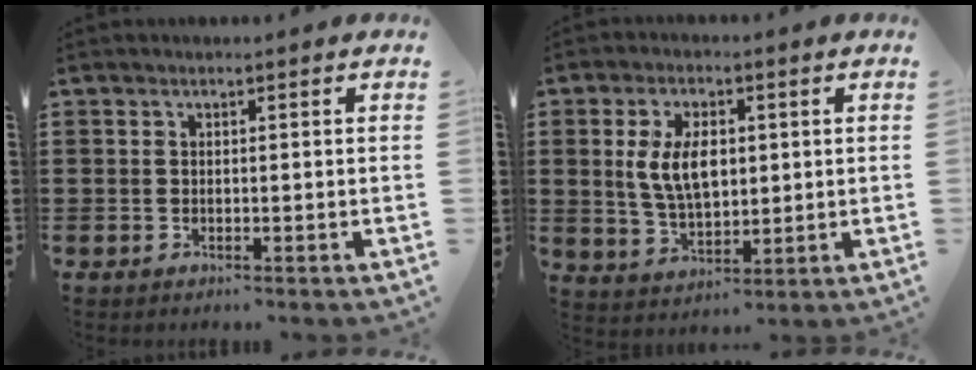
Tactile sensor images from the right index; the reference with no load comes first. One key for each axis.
{"total": 7.7, "fx": 1.1, "fy": 4.3, "fz": 6.3, "tx": -0.135, "ty": 0.006, "tz": 0.012}